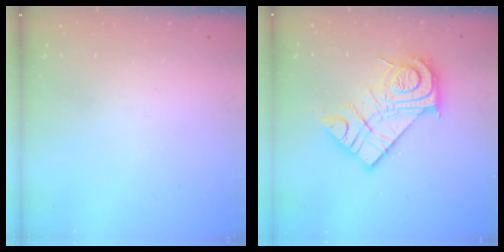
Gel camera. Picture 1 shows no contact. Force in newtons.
{"total": 18.1, "press": 18.0, "slide": 1.5}